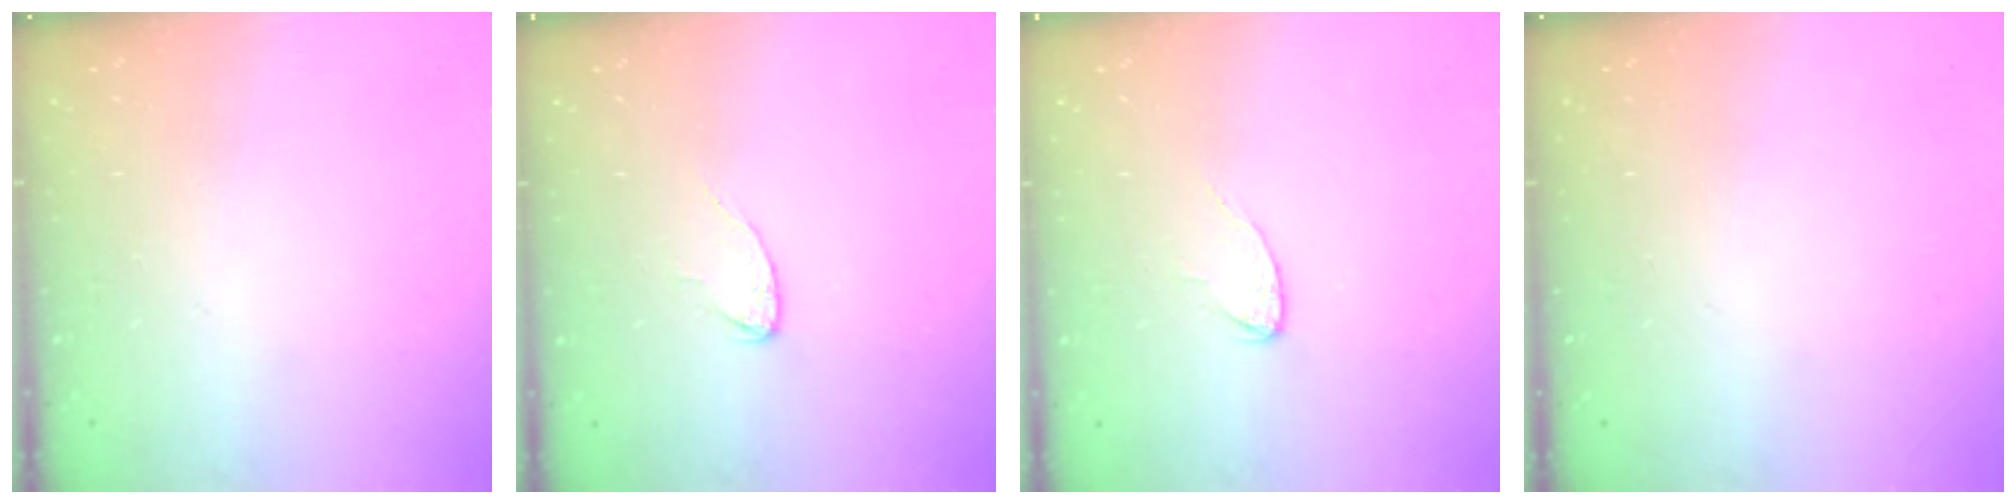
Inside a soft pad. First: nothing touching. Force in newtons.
{"total": 3.6, "press": 3.6, "slide": 0.3}
{"total": 3.6, "press": 3.6, "slide": 0.3}
{"total": 0.0}